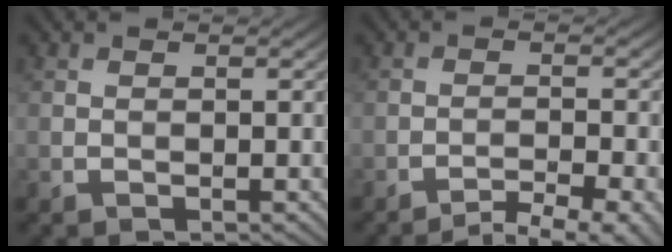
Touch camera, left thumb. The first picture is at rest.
{"total": 4.6, "force": [-3.7, 0.3, 2.7], "torque": [-0.041, 0.006, -0.057]}